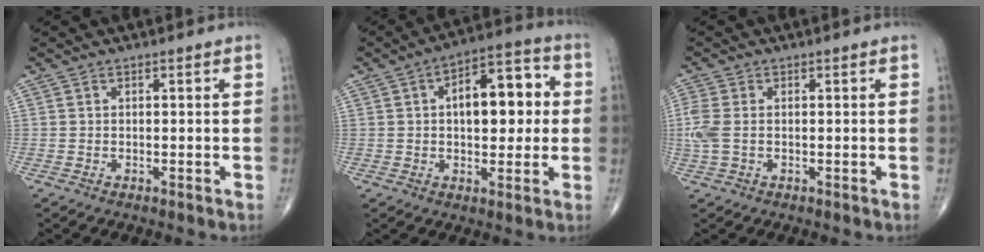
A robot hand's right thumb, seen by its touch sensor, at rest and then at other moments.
{"total": 13.1, "force": [1.7, 6.9, 11.0], "torque": [-0.126, 0.023, 0.019]}
{"total": 4.4, "force": [-0.2, 2.6, 3.5], "torque": [-0.116, 0.003, -0.004]}